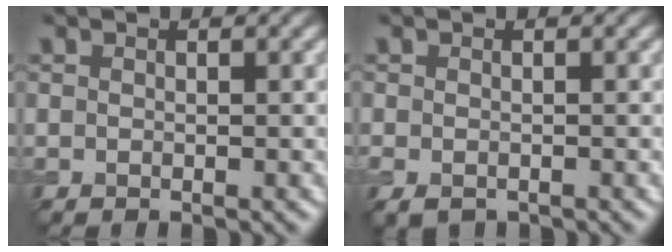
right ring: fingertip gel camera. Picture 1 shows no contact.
{"total": 1.5, "force": [-0.9, 0.8, 0.7], "torque": [-0.019, -0.011, -0.016]}